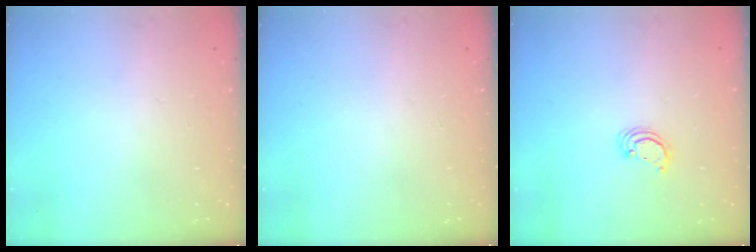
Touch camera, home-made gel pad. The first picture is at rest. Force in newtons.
{"total": 0.0}
{"total": 2.2, "press": 2.2, "slide": 0.2}